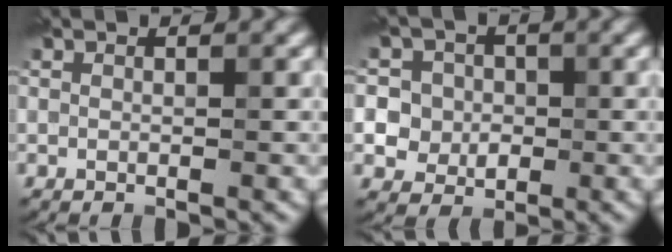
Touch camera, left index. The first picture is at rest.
{"total": 8.1, "force": [0.8, 7.6, 2.6], "torque": [-0.059, 0.036, -0.004]}